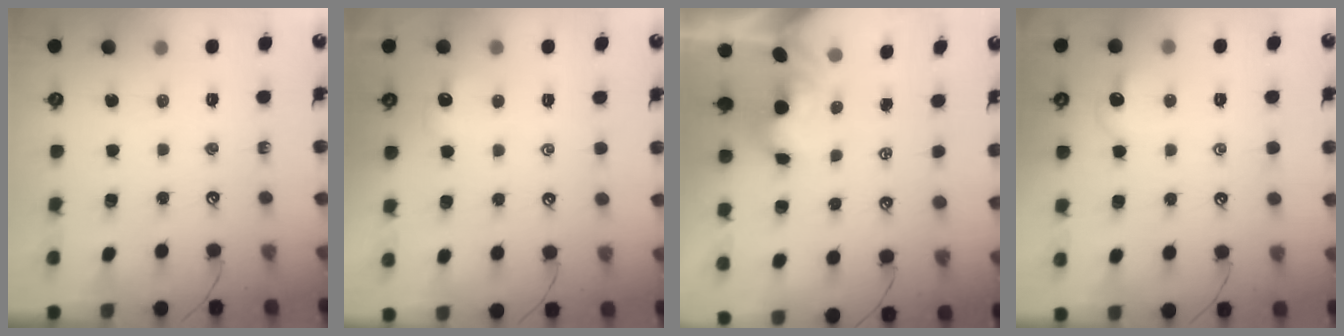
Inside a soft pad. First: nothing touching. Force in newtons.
{"total": 1.0, "press": 0.8, "slide": 0.6}
{"total": 1.7, "press": 1.5, "slide": 0.7}
{"total": 1.2, "press": 1.0, "slide": 0.6}